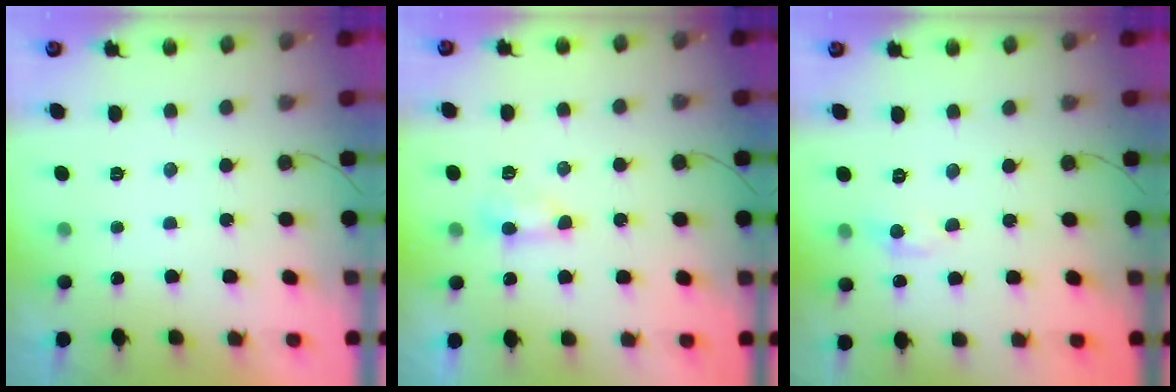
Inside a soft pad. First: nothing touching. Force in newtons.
{"total": 4.5, "press": 4.5, "slide": 0.8}
{"total": 2.8, "press": 2.8, "slide": 0.4}